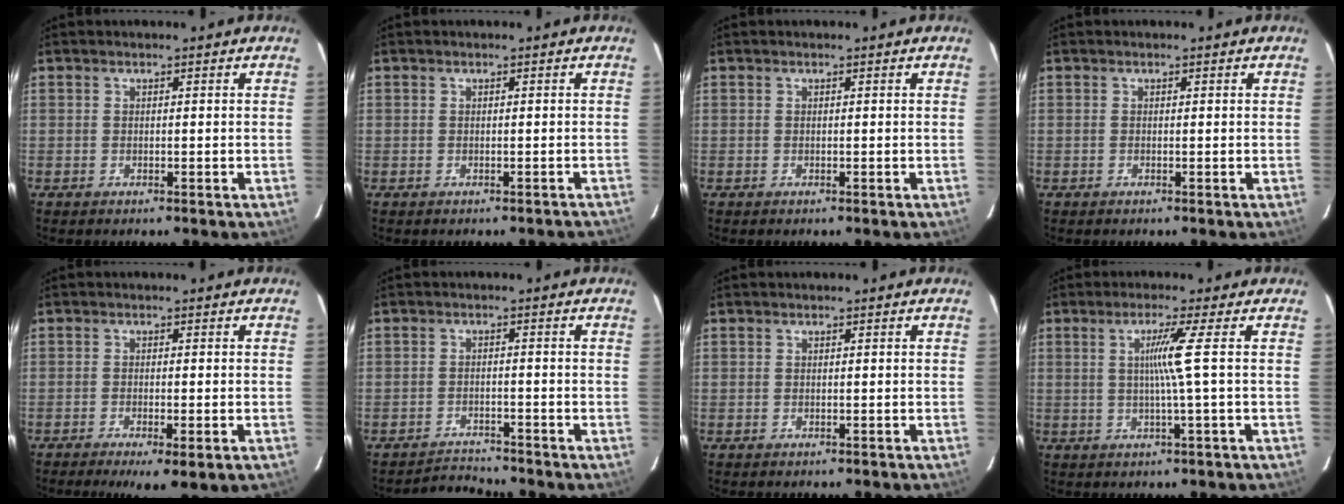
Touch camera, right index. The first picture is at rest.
{"total": 3.3, "force": [-2.9, 1.6, 0.4], "torque": [0.010, 0.005, -0.033]}
{"total": 0.0}
{"total": 0.0}
{"total": 6.7, "force": [-4.1, 1.2, 5.2], "torque": [-0.071, -0.018, -0.059]}
{"total": 3.4, "force": [-3.2, -0.1, -1.0], "torque": [0.018, -0.009, -0.050]}
{"total": 1.0, "force": [-0.8, 0.6, 0.1], "torque": [-0.004, 0.004, -0.011]}
{"total": 4.7, "force": [0.5, -1.9, 4.2], "torque": [-0.082, -0.004, 0.012]}